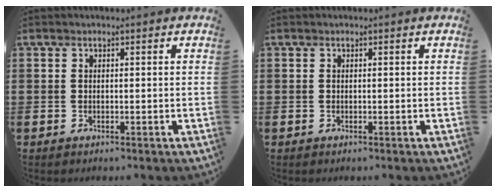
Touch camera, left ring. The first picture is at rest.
{"total": 0.0}